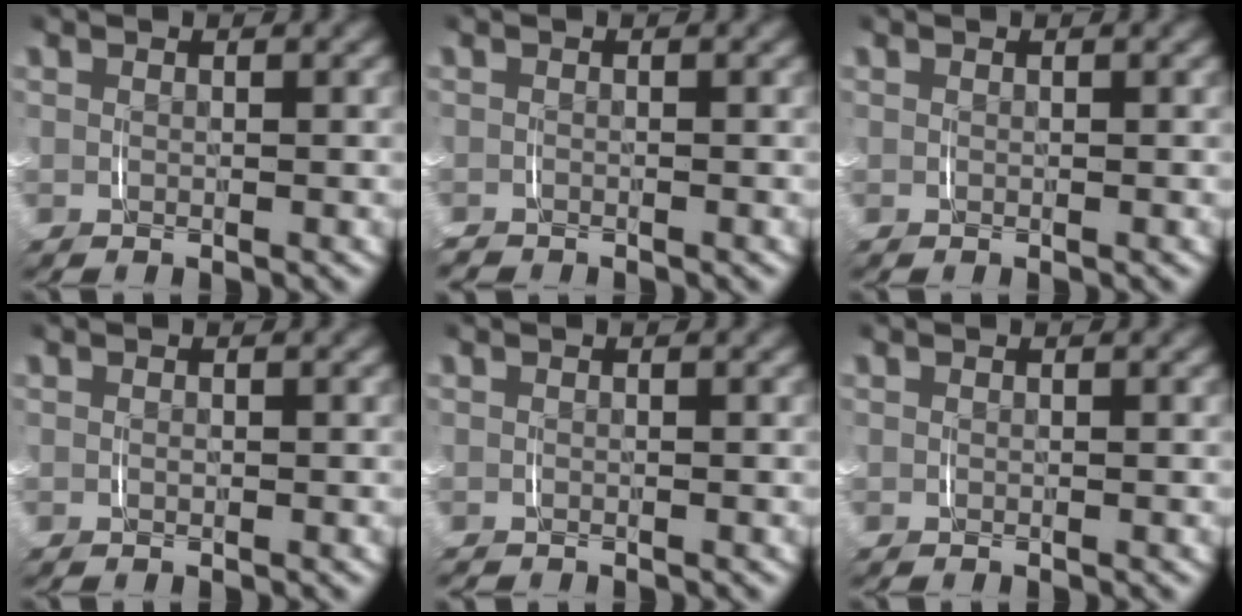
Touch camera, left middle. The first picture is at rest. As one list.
[{"total": 0.8, "force": [-0.8, 0.0, -0.1], "torque": [-0.002, -0.005, -0.016]}, {"total": 0.0}, {"total": 0.0}, {"total": 0.0}, {"total": 0.0}]